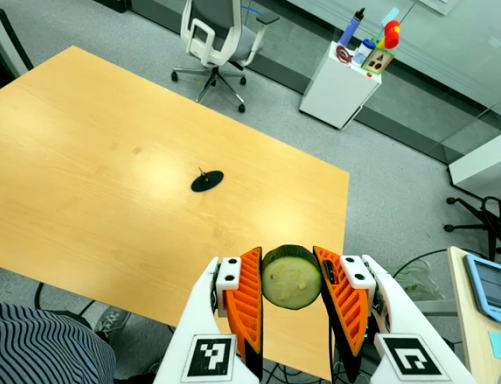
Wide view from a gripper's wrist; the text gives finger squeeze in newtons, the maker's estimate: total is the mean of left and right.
{"total": 9.2, "left": 8.3, "right": 10.1}